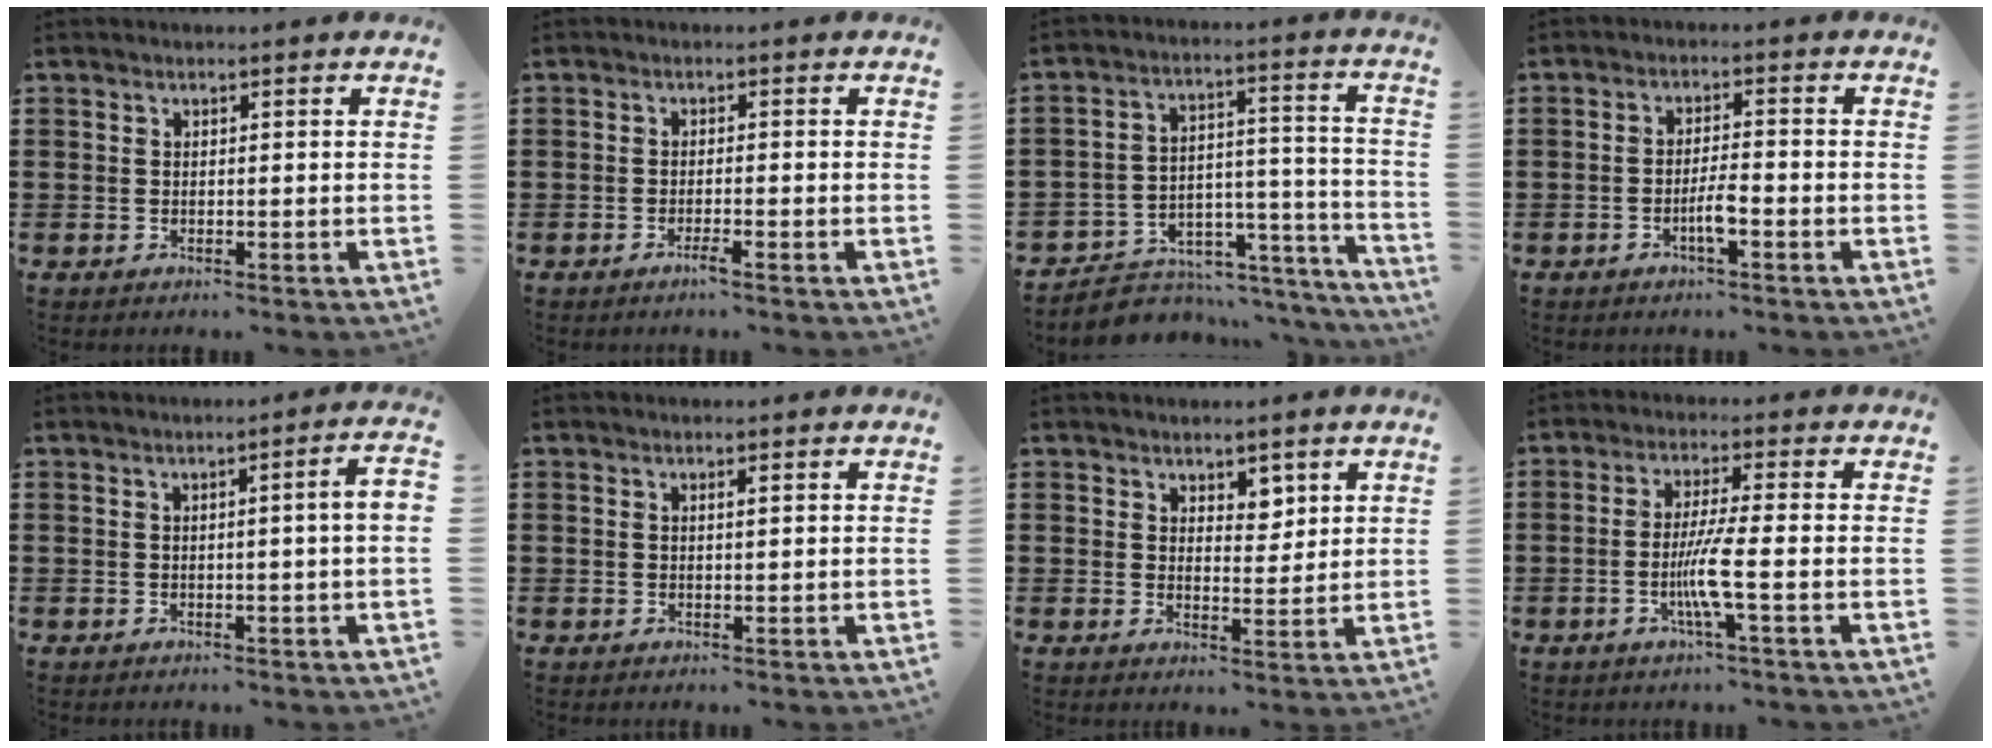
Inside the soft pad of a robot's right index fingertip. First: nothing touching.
{"total": 1.7, "force": [-1.1, 0.0, 1.3], "torque": [-0.021, -0.004, -0.019]}
{"total": 4.4, "force": [-3.5, 2.5, 0.4], "torque": [-0.021, 0.001, -0.070]}
{"total": 3.4, "force": [-1.5, 0.5, 3.0], "torque": [-0.061, 0.001, -0.030]}
{"total": 2.7, "force": [-0.3, -0.3, 2.7], "torque": [-0.042, -0.005, -0.007]}
{"total": 0.7, "force": [0.3, 0.1, 0.6], "torque": [-0.012, 0.000, 0.005]}
{"total": 3.4, "force": [2.6, 2.0, 0.8], "torque": [-0.015, 0.004, 0.048]}
{"total": 6.3, "force": [-1.7, -0.3, 6.1], "torque": [-0.126, -0.019, -0.039]}